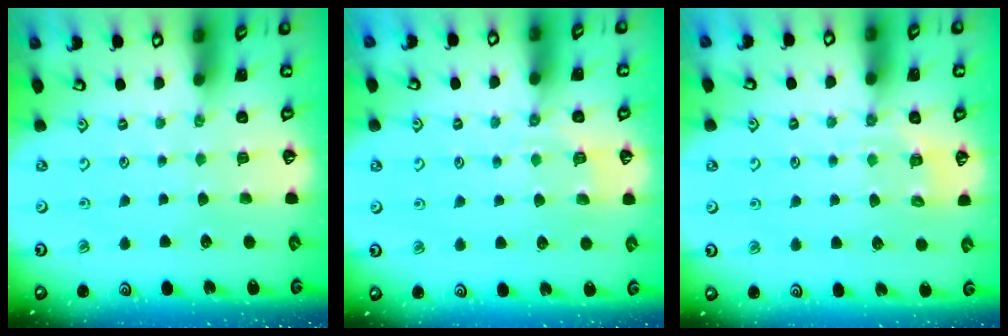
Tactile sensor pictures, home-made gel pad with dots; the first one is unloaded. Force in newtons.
{"total": 4.8, "press": 4.5, "slide": 1.5}
{"total": 6.6, "press": 6.5, "slide": 1.3}